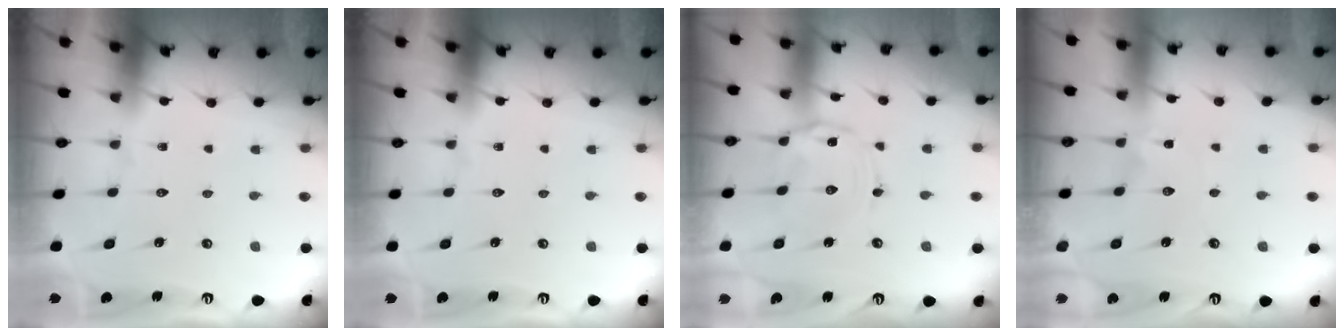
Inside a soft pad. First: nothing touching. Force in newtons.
{"total": 0.0}
{"total": 2.5, "press": 2.4, "slide": 0.4}
{"total": 0.7, "press": 0.7, "slide": 0.1}